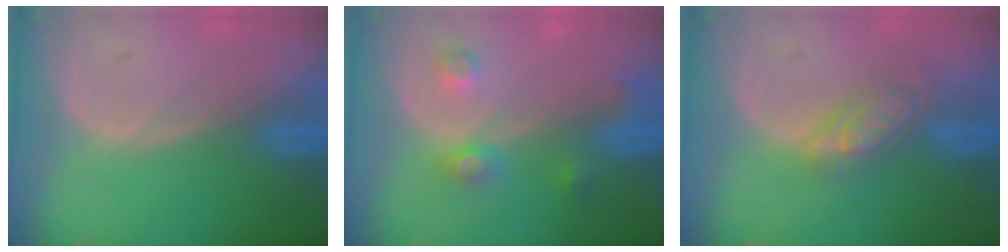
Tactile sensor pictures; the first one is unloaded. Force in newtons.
{"total": 4.0, "press": 3.5, "slide": 1.9}
{"total": 5.6, "press": 5.1, "slide": 2.4}